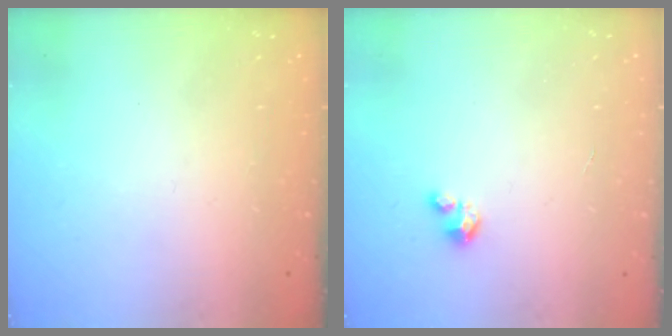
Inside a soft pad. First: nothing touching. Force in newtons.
{"total": 2.7, "press": 2.7, "slide": 0.2}